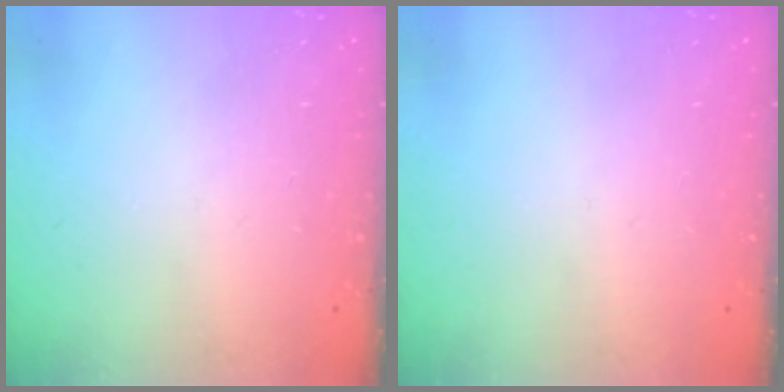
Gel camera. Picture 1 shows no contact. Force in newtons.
{"total": 0.0}